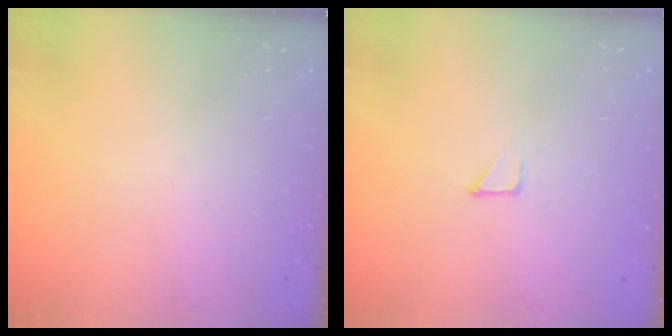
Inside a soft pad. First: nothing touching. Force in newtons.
{"total": 1.2, "press": 1.2, "slide": 0.0}